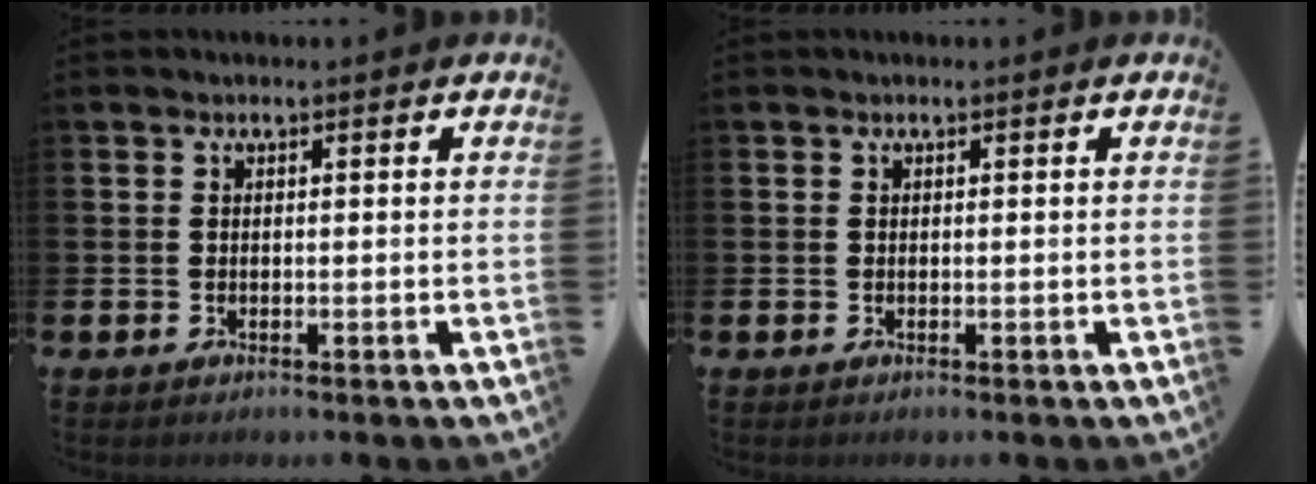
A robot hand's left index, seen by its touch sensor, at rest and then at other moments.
{"total": 0.0}